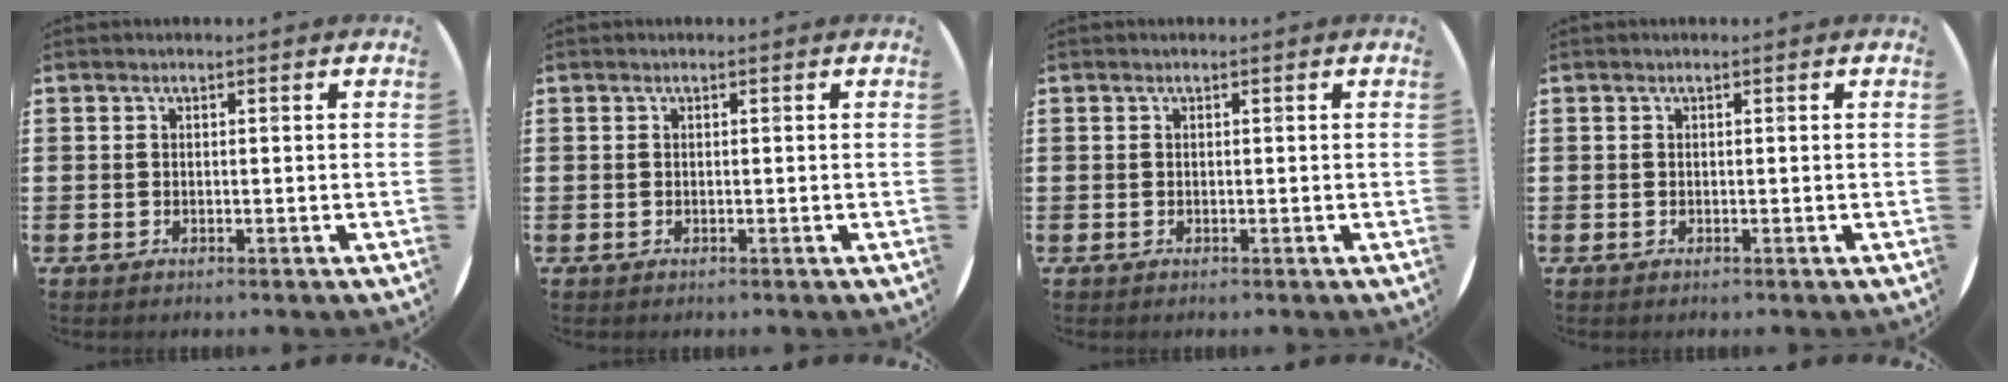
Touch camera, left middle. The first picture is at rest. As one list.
[{"total": 0.0}, {"total": 0.0}, {"total": 0.0}]